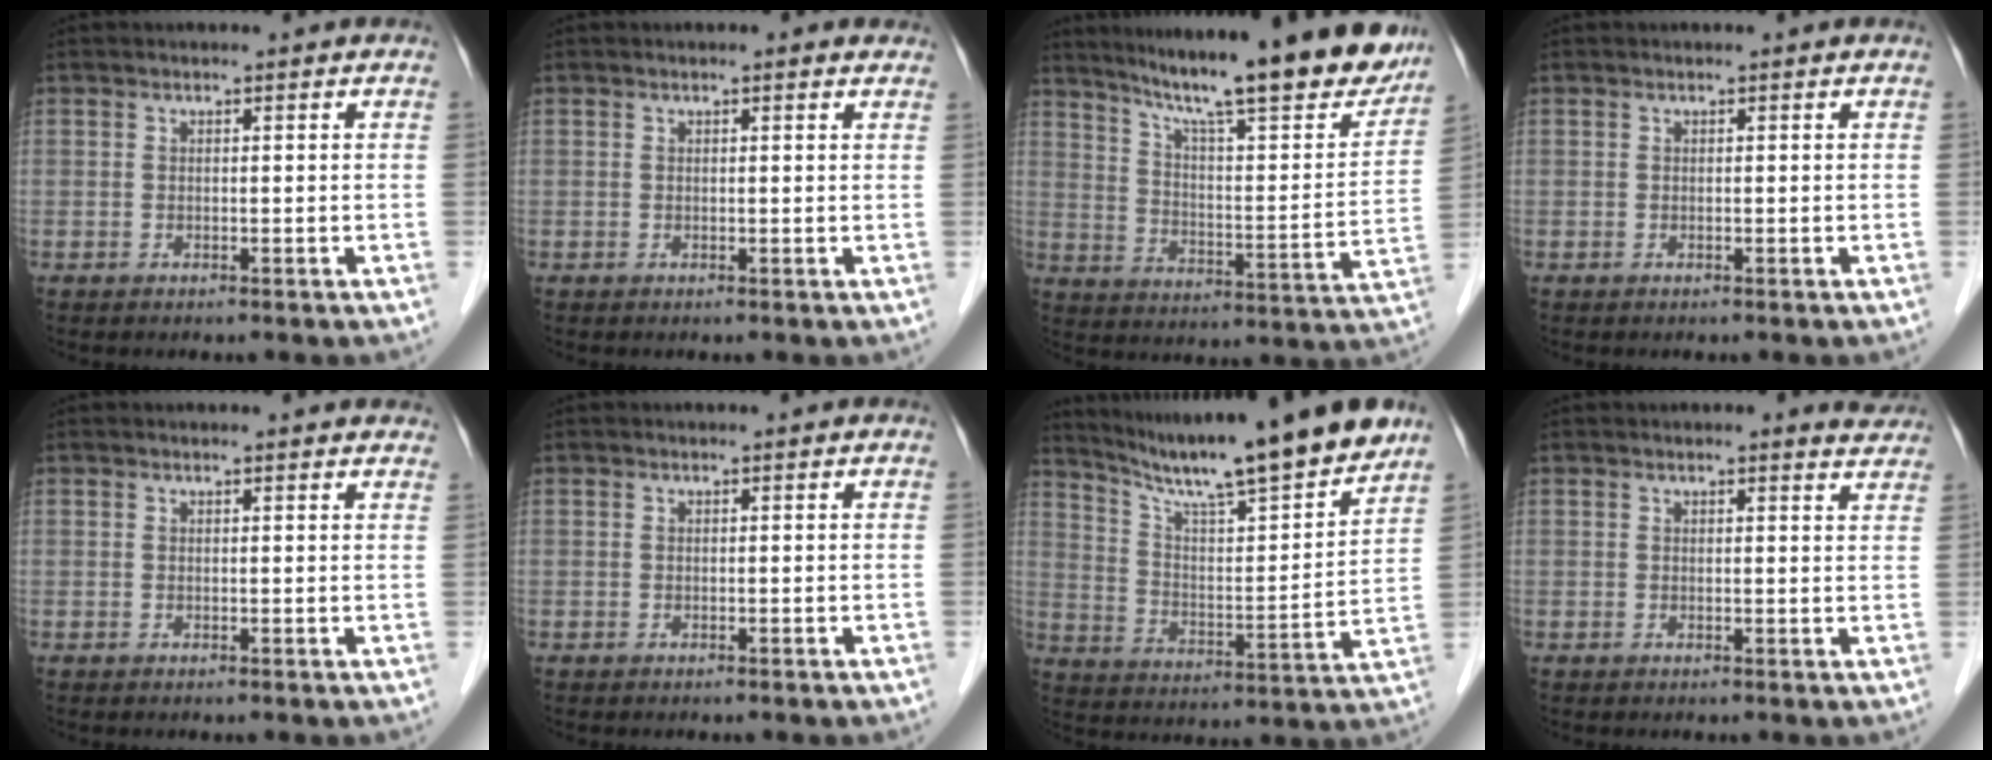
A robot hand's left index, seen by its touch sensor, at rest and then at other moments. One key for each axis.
{"total": 1.2, "fx": 0.9, "fy": 0.4, "fz": 0.8, "tx": -0.013, "ty": 0.008, "tz": 0.007}
{"total": 22.2, "fx": 19.0, "fy": 2.2, "fz": 11.4, "tx": -0.177, "ty": -0.036, "tz": 0.265}
{"total": 0.0}
{"total": 2.3, "fx": 2.2, "fy": 0.2, "fz": 0.6, "tx": -0.014, "ty": 0.008, "tz": 0.019}
{"total": 0.0}
{"total": 18.6, "fx": 16.2, "fy": -0.2, "fz": 9.1, "tx": -0.149, "ty": -0.016, "tz": 0.254}
{"total": 3.5, "fx": 3.4, "fy": 0.5, "fz": 0.6, "tx": -0.007, "ty": -0.012, "tz": 0.019}